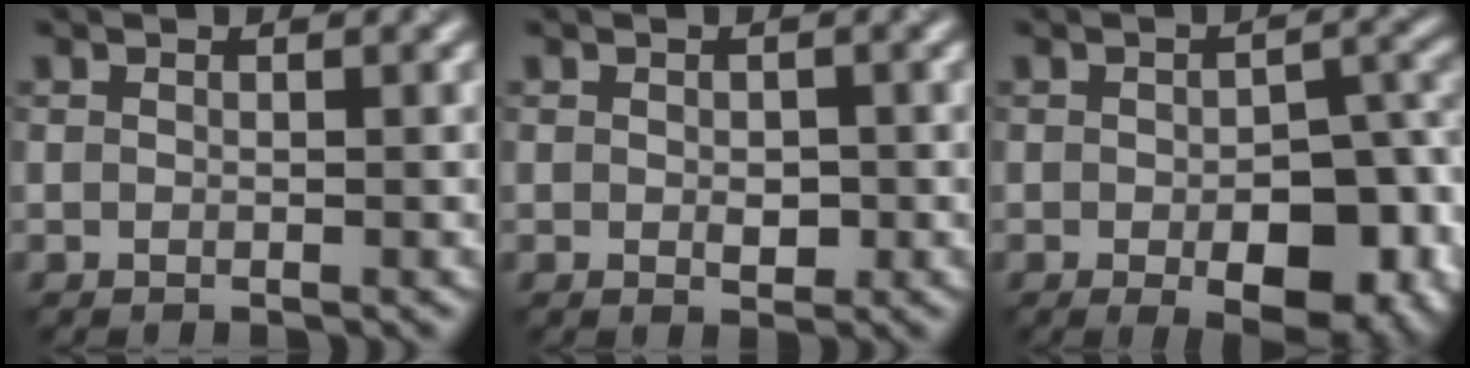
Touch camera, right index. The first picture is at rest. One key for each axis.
{"total": 1.5, "fx": -0.2, "fy": 0.9, "fz": 1.2, "tx": -0.016, "ty": -0.002, "tz": -0.001}
{"total": 8.5, "fx": -2.8, "fy": 4.0, "fz": 6.9, "tx": -0.088, "ty": -0.010, "tz": -0.032}